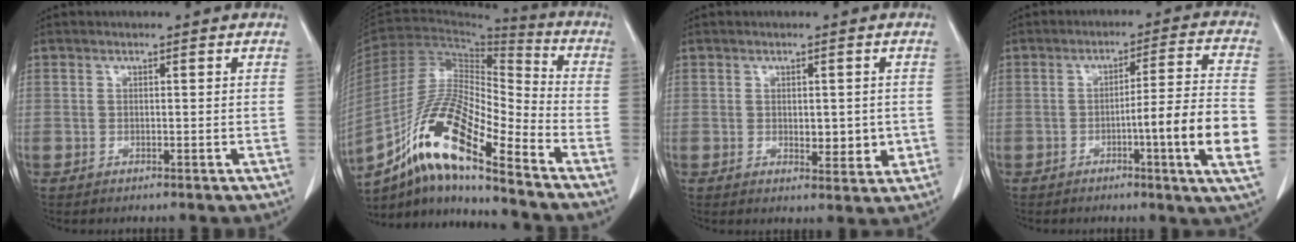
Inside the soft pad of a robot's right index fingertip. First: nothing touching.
{"total": 17.1, "force": [-10.7, 2.3, 13.1], "torque": [-0.250, -0.003, -0.190]}
{"total": 4.3, "force": [-0.2, 2.1, 3.7], "torque": [-0.046, -0.007, 0.002]}
{"total": 12.4, "force": [-3.3, -1.1, 11.9], "torque": [-0.166, -0.006, -0.054]}